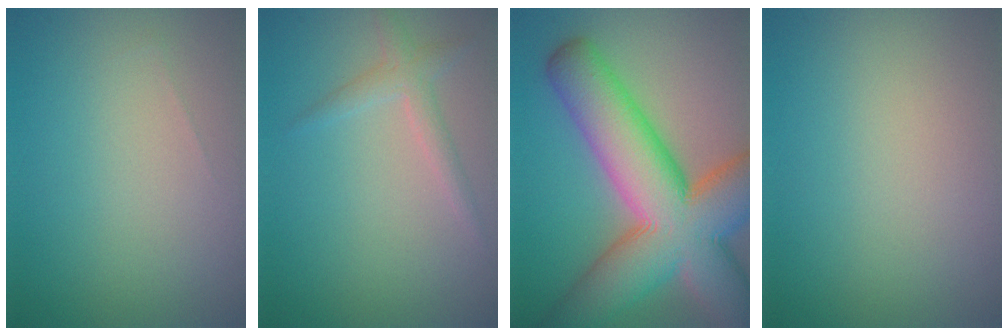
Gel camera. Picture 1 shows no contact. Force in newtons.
{"total": 1.7, "press": 1.7, "slide": 0.1}
{"total": 14.5, "press": 14.5, "slide": 0.7}
{"total": 0.0}